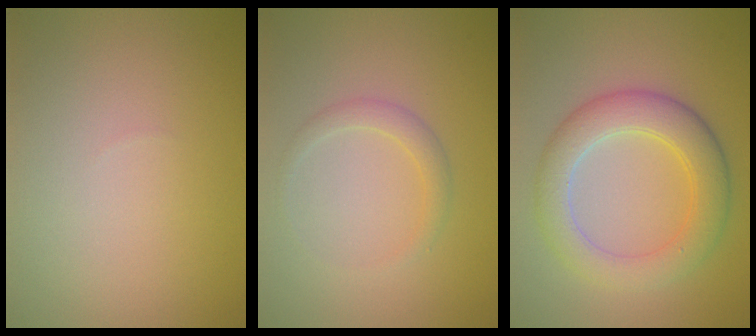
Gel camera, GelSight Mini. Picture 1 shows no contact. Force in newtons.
{"total": 1.5, "press": 1.5, "slide": 0.2}
{"total": 5.4, "press": 5.4, "slide": 0.1}